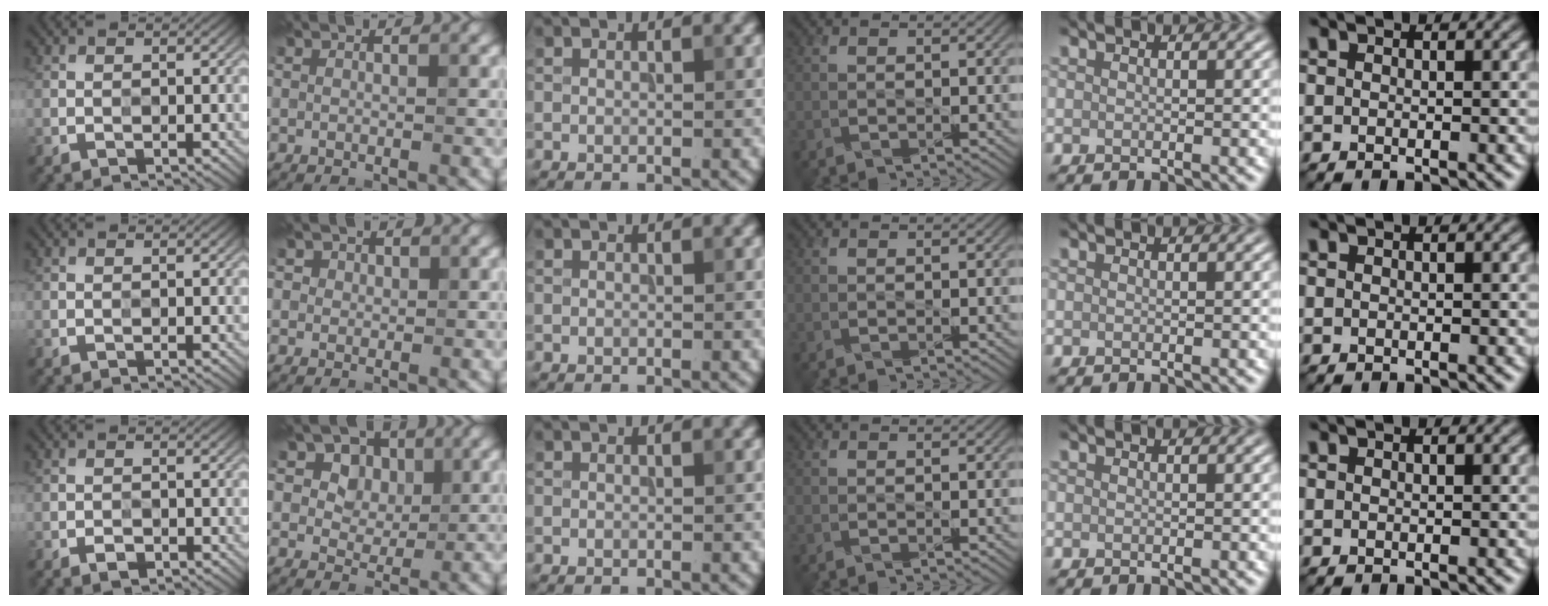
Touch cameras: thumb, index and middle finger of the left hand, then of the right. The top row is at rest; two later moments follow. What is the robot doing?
{"motion": "press", "object": "stopwatch"}